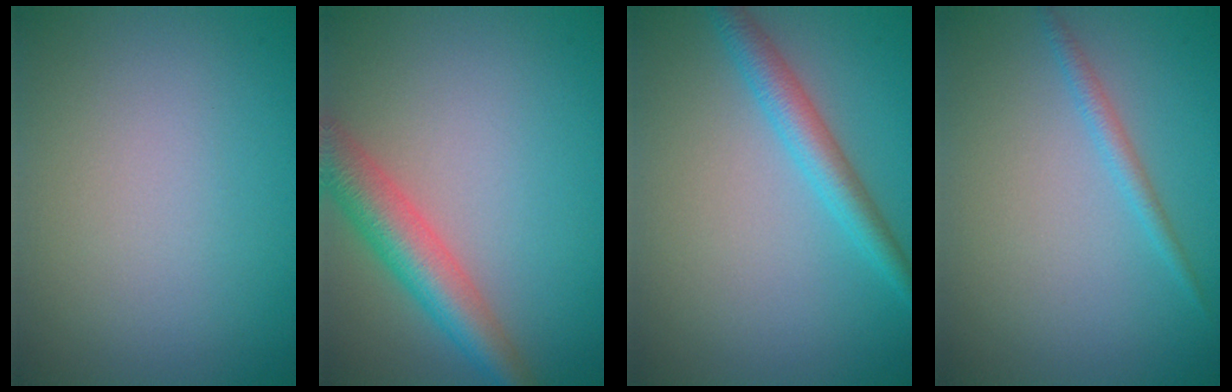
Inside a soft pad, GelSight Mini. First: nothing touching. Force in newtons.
{"total": 5.3, "press": 5.3, "slide": 0.2}
{"total": 3.0, "press": 3.0, "slide": 0.2}
{"total": 1.3, "press": 1.3, "slide": 0.1}